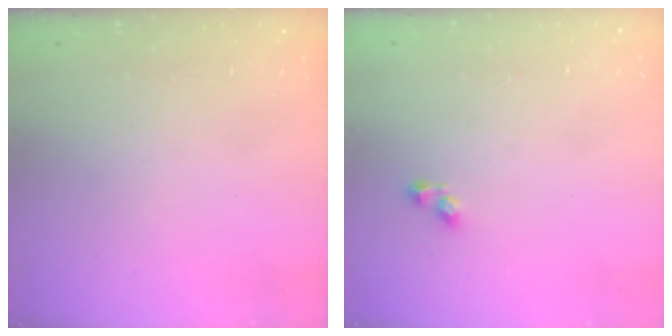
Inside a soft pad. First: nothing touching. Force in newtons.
{"total": 2.4, "press": 2.3, "slide": 0.6}